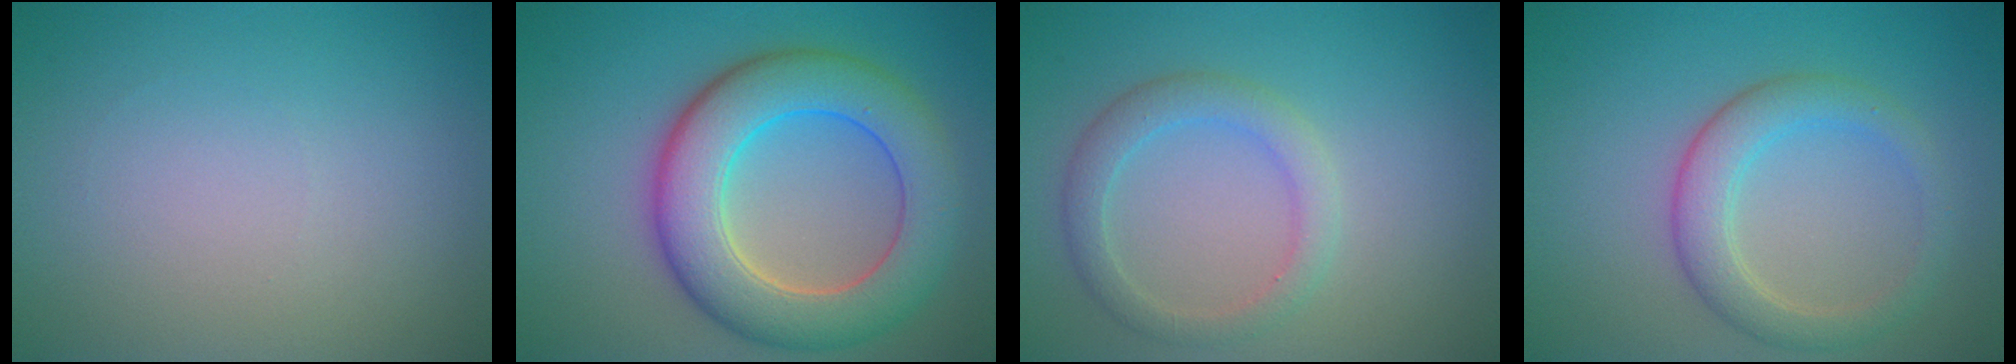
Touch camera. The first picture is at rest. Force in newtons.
{"total": 8.8, "press": 8.8, "slide": 0.1}
{"total": 2.8, "press": 2.8, "slide": 0.2}
{"total": 3.6, "press": 3.6, "slide": 0.2}